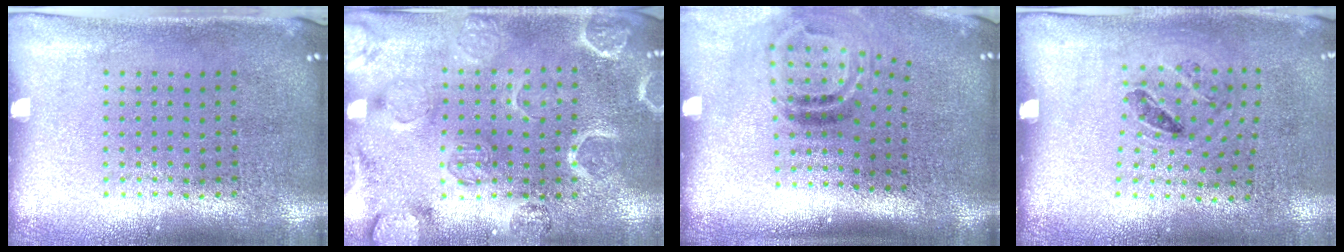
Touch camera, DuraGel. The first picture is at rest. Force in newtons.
{"total": 2.7, "press": 2.7, "slide": 0.1}
{"total": 2.1, "press": 1.3, "slide": 1.7}
{"total": 1.2, "press": 0.8, "slide": 1.0}